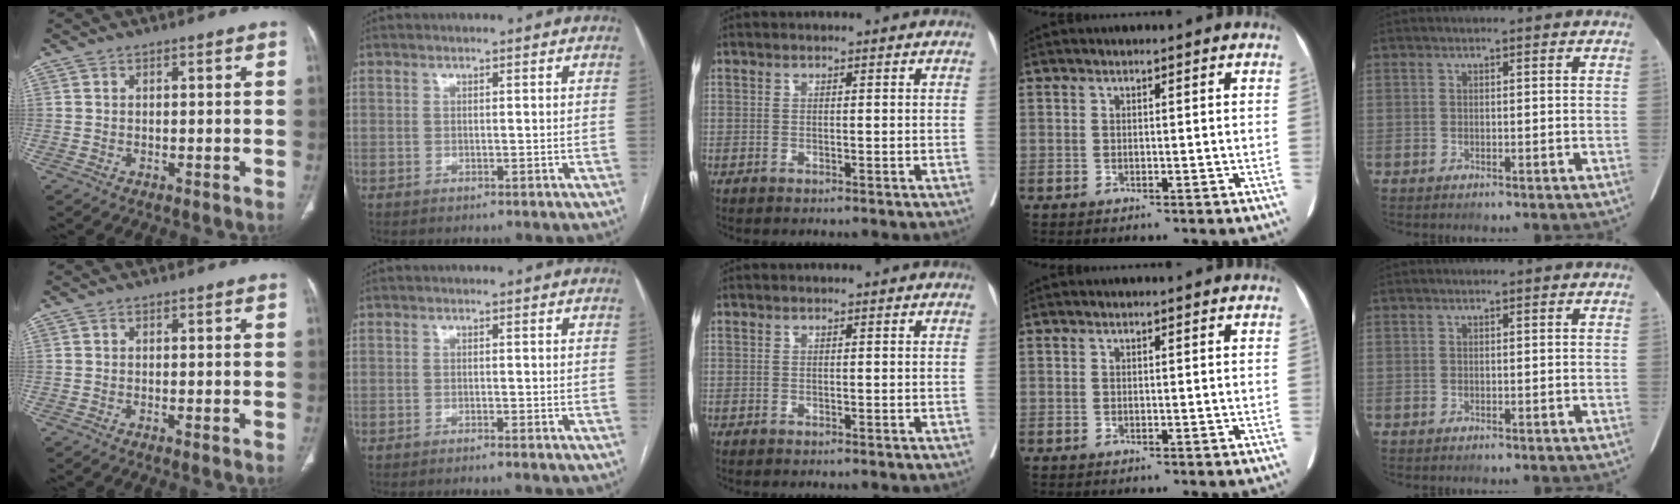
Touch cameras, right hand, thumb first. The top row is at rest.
{"thumb": {"total": 0.9, "force": [-0.2, 0.2, 0.8], "torque": [-0.017, -0.003, -0.002]}, "index": {"total": 0.9, "force": [-0.7, -0.3, 0.4], "torque": [-0.007, 0.003, -0.014]}}